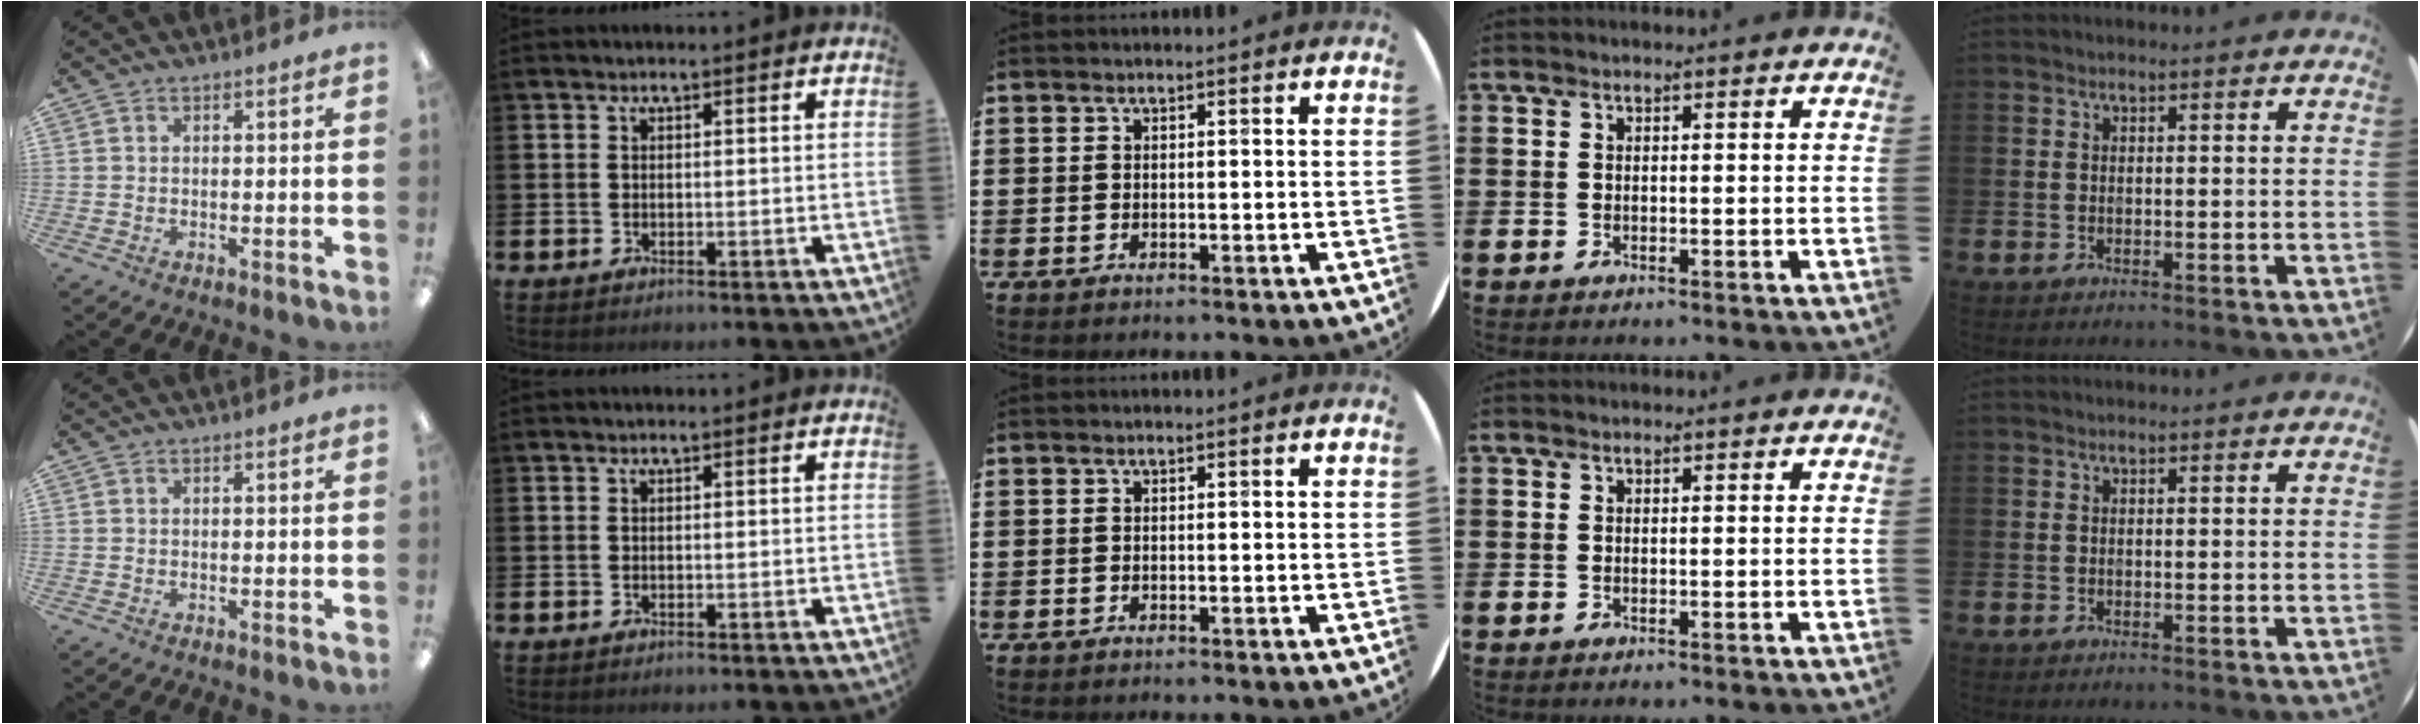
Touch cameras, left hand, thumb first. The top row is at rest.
{}